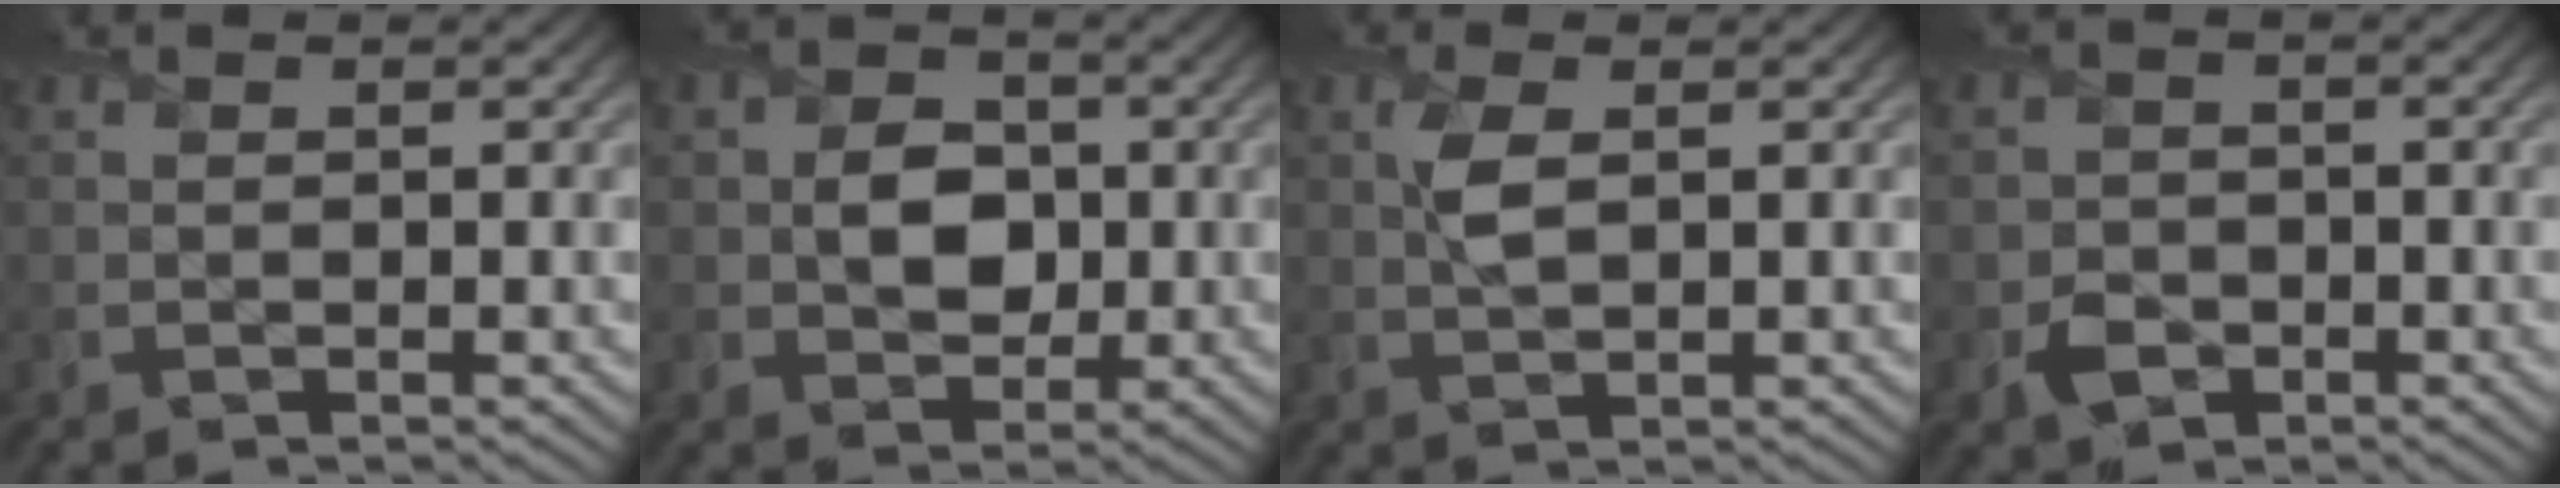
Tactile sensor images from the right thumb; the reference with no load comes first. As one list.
[{"total": 5.0, "force": [-0.1, 4.1, 3.0], "torque": [-0.056, -0.005, -0.009]}, {"total": 2.9, "force": [0.8, 1.2, 2.5], "torque": [-0.063, 0.001, 0.016]}, {"total": 2.7, "force": [-1.3, 2.3, 0.6], "torque": [-0.007, -0.004, -0.028]}]